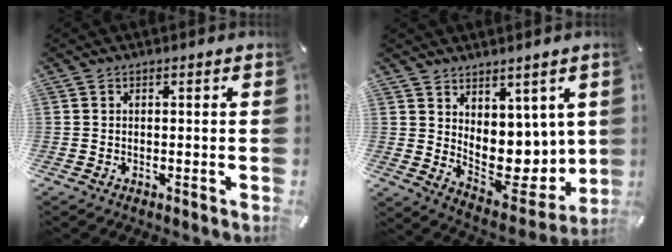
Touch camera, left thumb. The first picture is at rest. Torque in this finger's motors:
{"motor_torque": [1.69, 1.61, 0.32, -0.19, 0.22]}